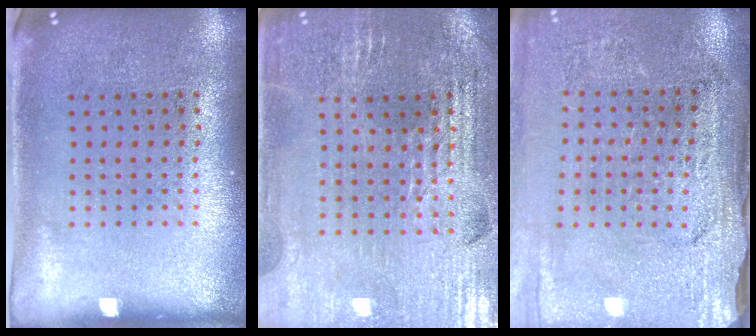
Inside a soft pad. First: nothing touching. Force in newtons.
{"total": 2.9, "press": 2.9, "slide": 0.6}
{"total": 3.0, "press": 2.9, "slide": 0.8}